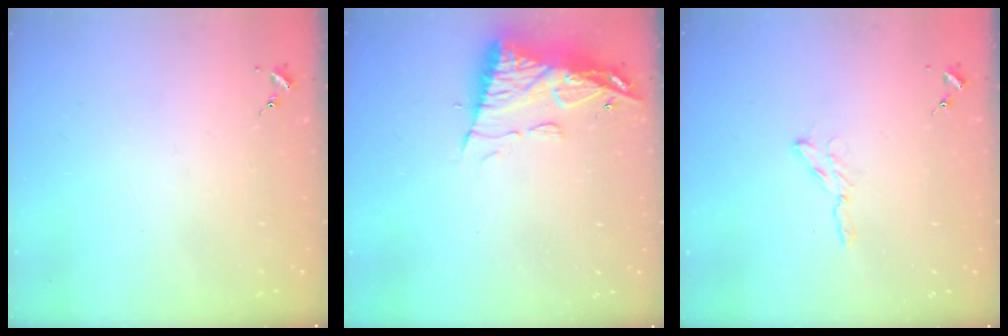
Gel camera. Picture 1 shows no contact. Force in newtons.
{"total": 10.4, "press": 10.4, "slide": 1.0}
{"total": 3.5, "press": 3.4, "slide": 0.4}